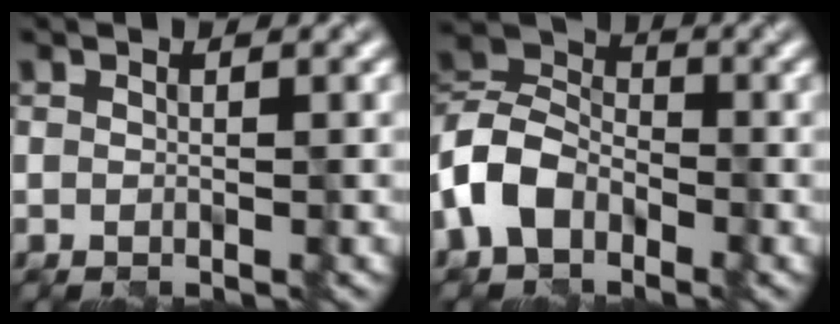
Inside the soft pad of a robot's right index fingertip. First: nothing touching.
{"total": 6.2, "force": [-3.0, 4.3, 3.3], "torque": [-0.075, 0.009, -0.076]}